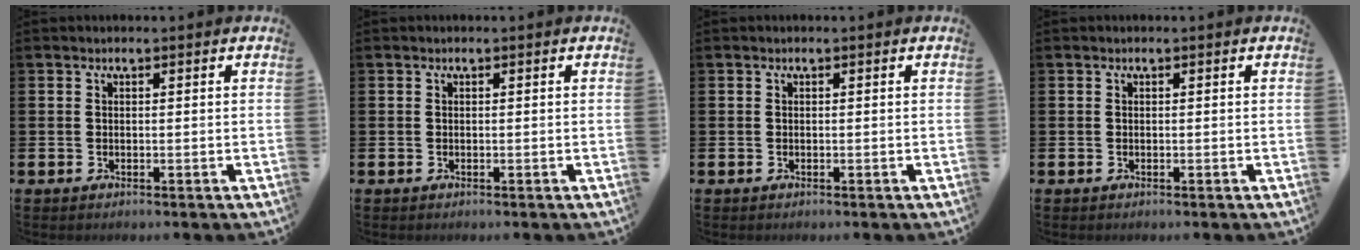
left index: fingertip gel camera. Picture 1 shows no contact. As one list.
[{"total": 0.0}, {"total": 0.0}, {"total": 0.0}]